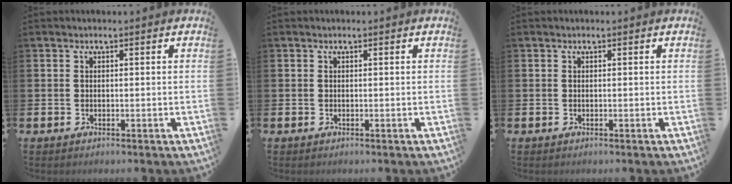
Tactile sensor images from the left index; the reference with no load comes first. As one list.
[{"total": 0.0}, {"total": 0.0}]